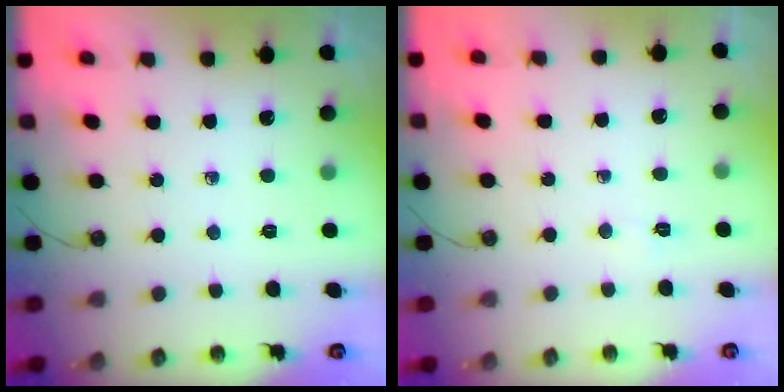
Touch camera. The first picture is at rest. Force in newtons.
{"total": 18.8, "press": 4.8, "slide": 18.1}